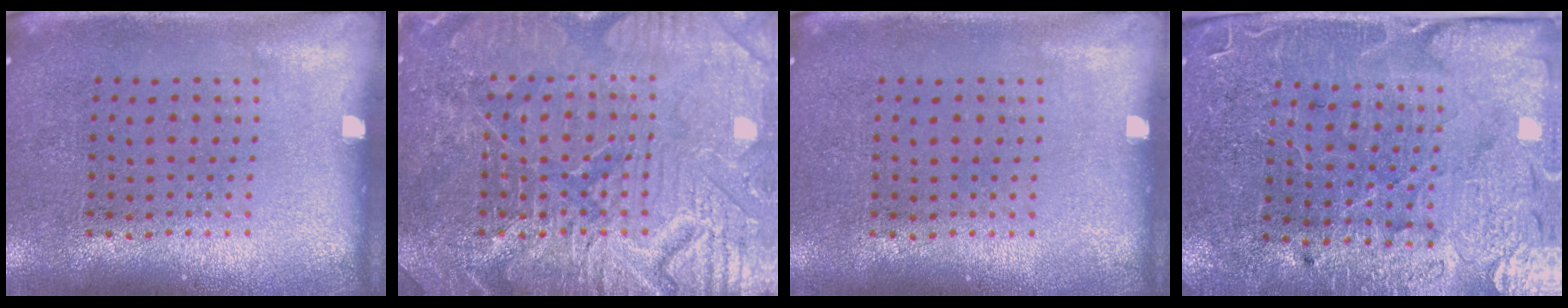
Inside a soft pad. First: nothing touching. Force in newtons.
{"total": 7.1, "press": 7.1, "slide": 1.0}
{"total": 0.0}
{"total": 3.6, "press": 3.6, "slide": 0.6}